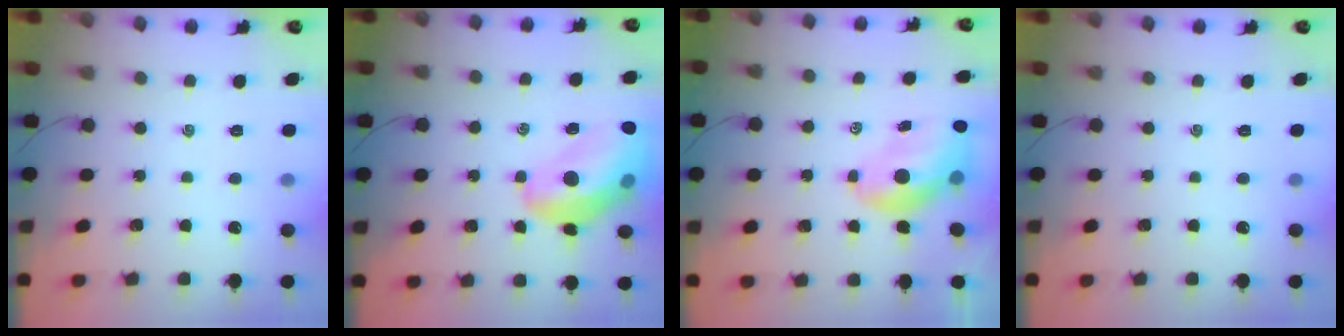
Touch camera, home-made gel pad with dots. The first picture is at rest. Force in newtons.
{"total": 17.7, "press": 17.4, "slide": 3.3}
{"total": 7.8, "press": 7.7, "slide": 1.6}
{"total": 0.0}